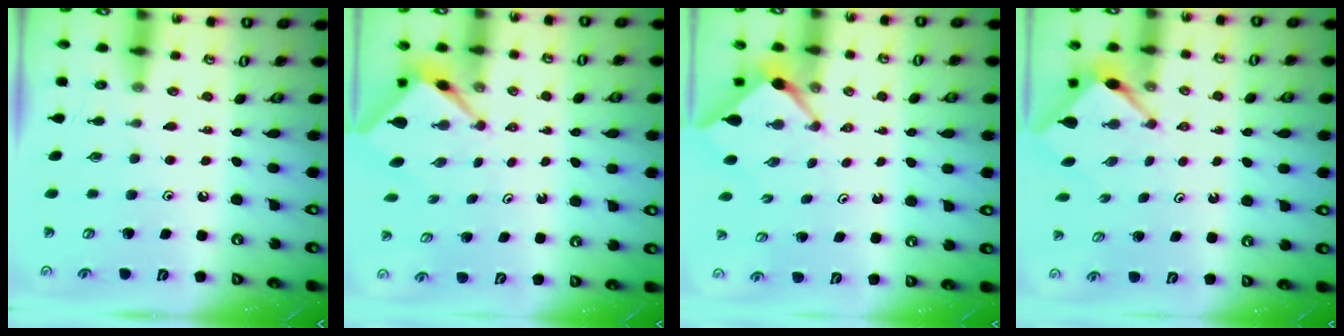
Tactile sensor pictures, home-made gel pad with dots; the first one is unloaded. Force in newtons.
{"total": 2.5, "press": 2.5, "slide": 0.2}
{"total": 2.5, "press": 2.5, "slide": 0.3}
{"total": 2.9, "press": 2.9, "slide": 0.3}